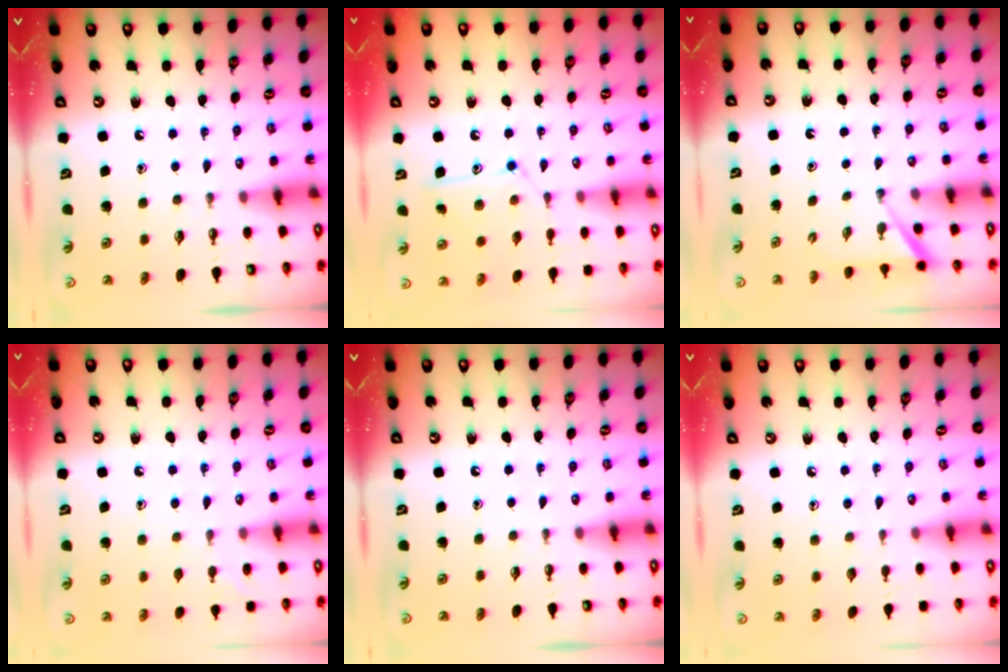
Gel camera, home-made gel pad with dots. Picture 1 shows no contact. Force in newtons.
{"total": 10.6, "press": 10.6, "slide": 0.0}
{"total": 1.2, "press": 1.2, "slide": 0.1}
{"total": 5.9, "press": 5.9, "slide": 0.7}
{"total": 0.0}
{"total": 4.1, "press": 4.0, "slide": 0.6}